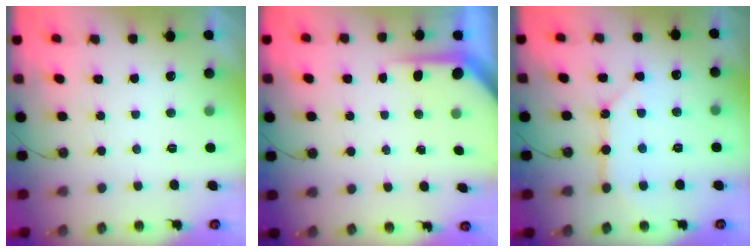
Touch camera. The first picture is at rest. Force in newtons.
{"total": 4.9, "press": 4.9, "slide": 0.3}
{"total": 9.3, "press": 9.3, "slide": 0.7}